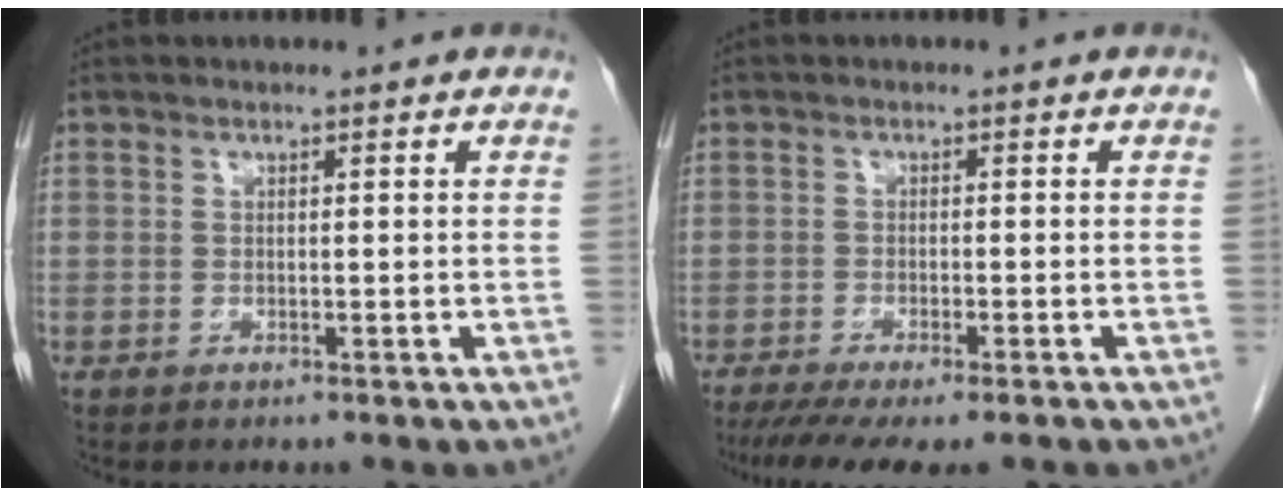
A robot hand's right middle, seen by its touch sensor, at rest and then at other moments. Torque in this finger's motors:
{"motor_torque": [1.14, -0.99, 0.25, 0.05]}